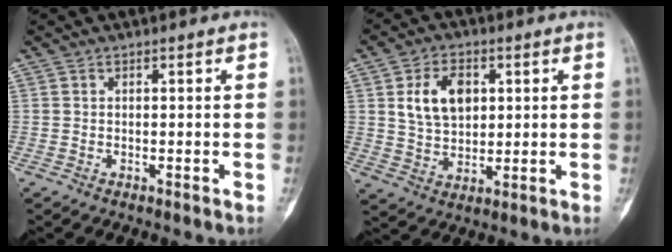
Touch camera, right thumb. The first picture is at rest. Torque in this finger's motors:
{"motor_torque": [1.13, 1.16, 0.16, 0.03, 0.02]}